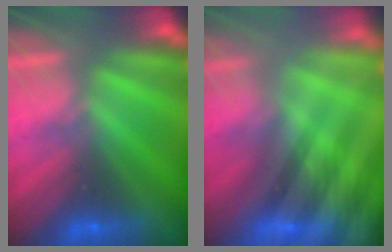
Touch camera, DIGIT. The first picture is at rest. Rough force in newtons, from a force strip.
{"total": 8.9}